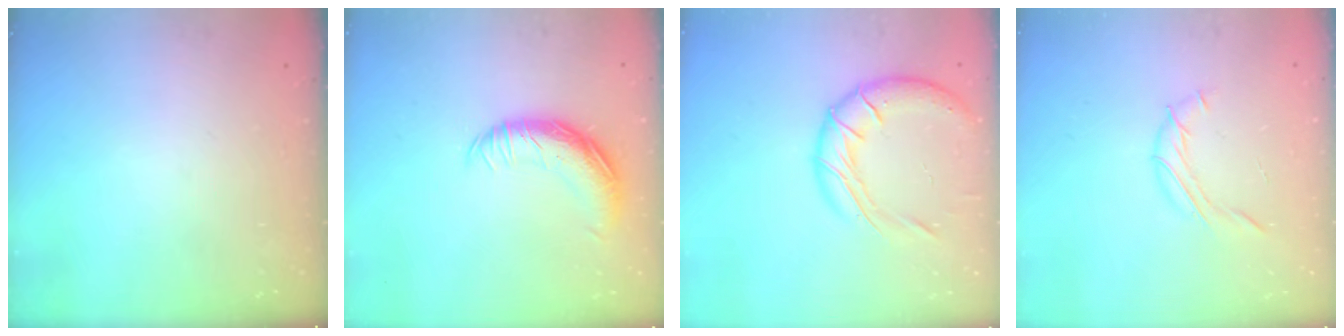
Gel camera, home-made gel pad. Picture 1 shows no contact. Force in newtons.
{"total": 15.3, "press": 15.3, "slide": 0.4}
{"total": 16.9, "press": 16.6, "slide": 3.2}
{"total": 9.6, "press": 9.4, "slide": 2.2}